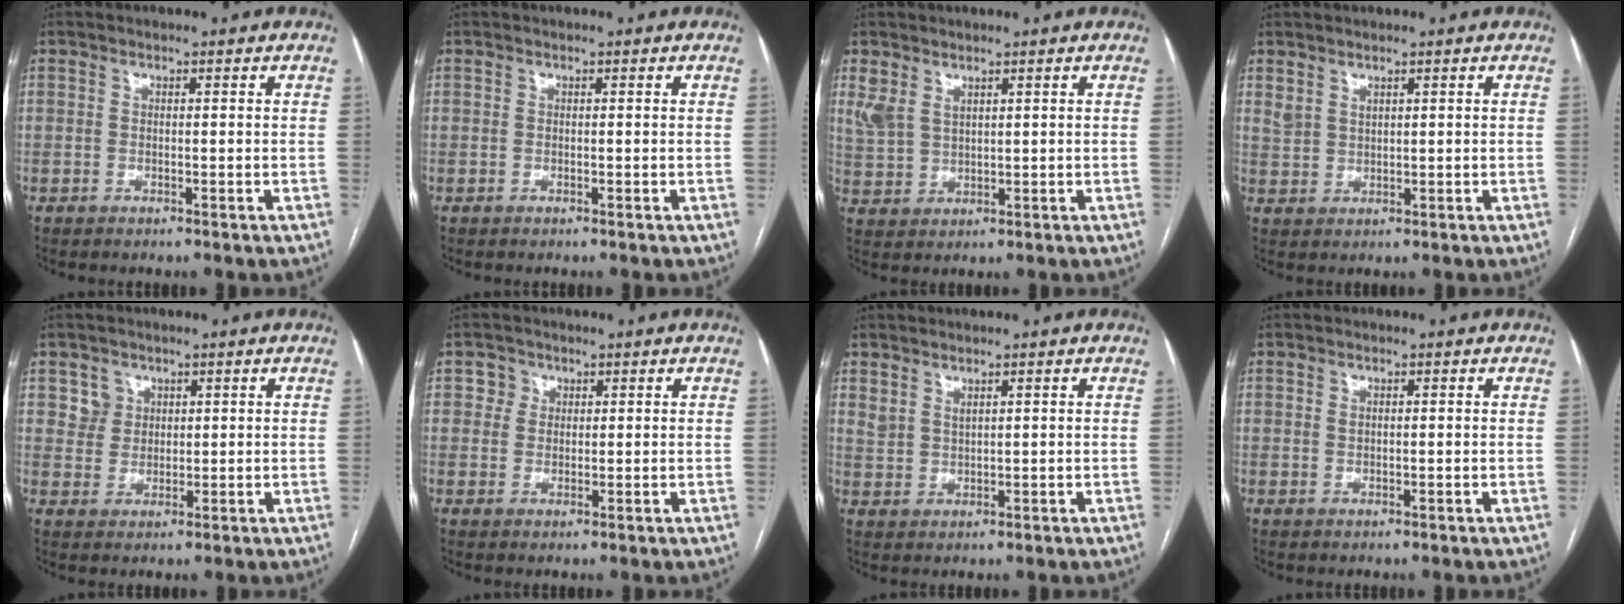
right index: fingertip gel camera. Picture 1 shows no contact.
{"total": 0.0}
{"total": 4.3, "force": [3.0, 2.4, 1.9], "torque": [-0.054, 0.012, 0.073]}
{"total": 2.4, "force": [2.1, 1.1, 0.4], "torque": [-0.015, 0.010, 0.046]}
{"total": 4.1, "force": [1.8, 3.7, -0.2], "torque": [0.007, 0.009, 0.034]}
{"total": 2.3, "force": [0.9, 2.1, 0.0], "torque": [0.013, 0.002, 0.009]}
{"total": 2.6, "force": [2.4, 0.8, 0.6], "torque": [-0.019, 0.006, 0.052]}
{"total": 0.6, "force": [0.3, 0.4, 0.4], "torque": [-0.004, -0.001, 0.005]}